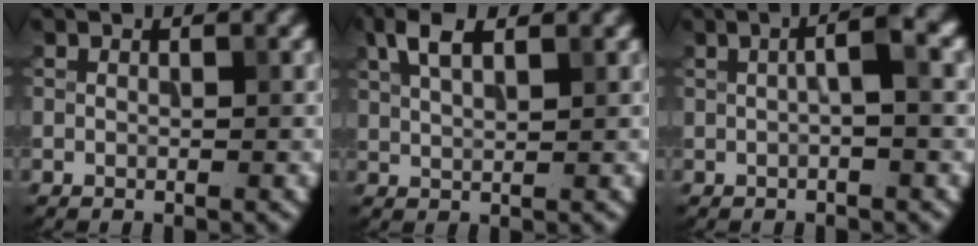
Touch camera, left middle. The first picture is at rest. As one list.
[{"total": 3.6, "force": [2.2, 1.3, 2.5], "torque": [-0.056, 0.012, 0.043]}, {"total": 3.2, "force": [0.4, 0.5, 3.1], "torque": [-0.048, 0.014, 0.002]}]